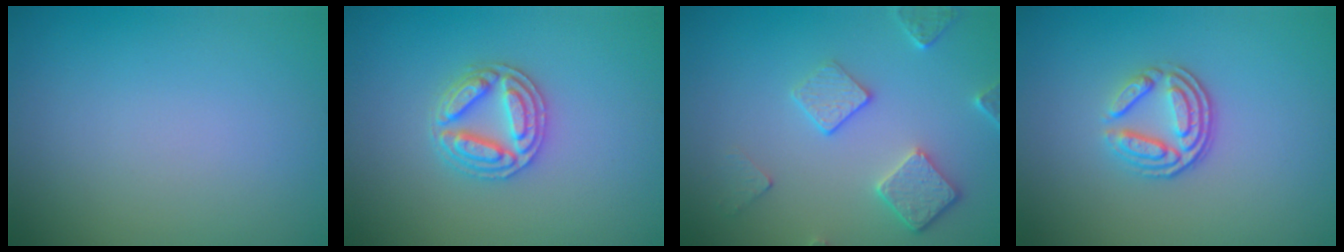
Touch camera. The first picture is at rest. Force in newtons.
{"total": 3.3, "press": 3.2, "slide": 0.6}
{"total": 3.7, "press": 3.1, "slide": 1.9}
{"total": 3.5, "press": 2.6, "slide": 2.3}